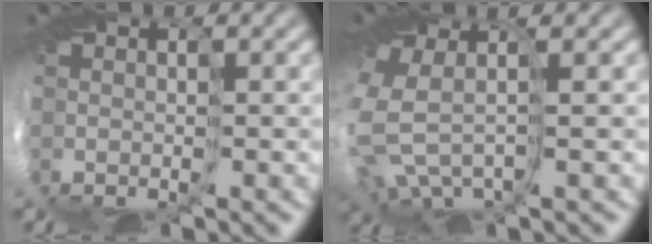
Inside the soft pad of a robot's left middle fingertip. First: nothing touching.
{"total": 4.6, "force": [-0.5, 3.1, 3.4], "torque": [-0.134, -0.020, -0.004]}